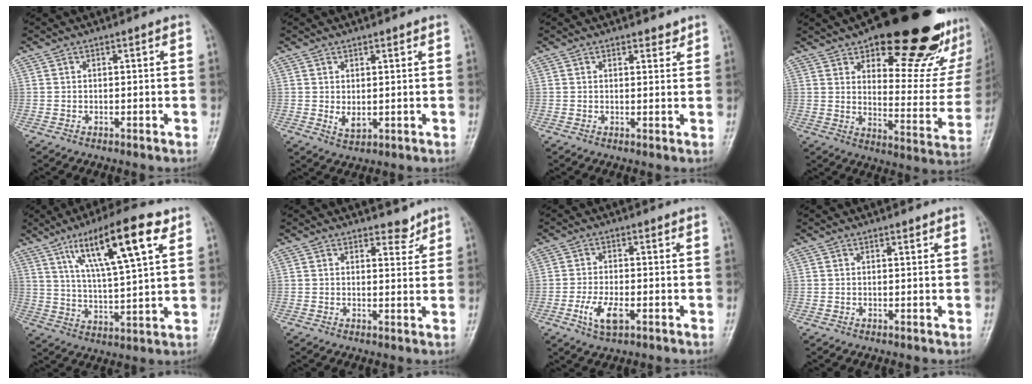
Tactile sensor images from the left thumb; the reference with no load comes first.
{"total": 3.1, "force": [0.9, 1.8, 2.4], "torque": [-0.036, -0.013, 0.021]}
{"total": 1.9, "force": [1.6, 0.8, 0.6], "torque": [0.004, -0.011, 0.020]}
{"total": 30.0, "force": [18.4, 11.3, 20.8], "torque": [-0.248, -0.074, 0.255]}
{"total": 16.7, "force": [8.3, 3.6, 14.0], "torque": [-0.228, -0.020, 0.145]}
{"total": 2.8, "force": [2.4, 1.3, 0.7], "torque": [0.008, -0.017, 0.033]}
{"total": 5.5, "force": [-2.0, 2.5, 4.4], "torque": [-0.089, 0.002, -0.033]}
{"total": 0.7, "force": [0.5, 0.3, 0.3], "torque": [-0.007, -0.004, 0.008]}